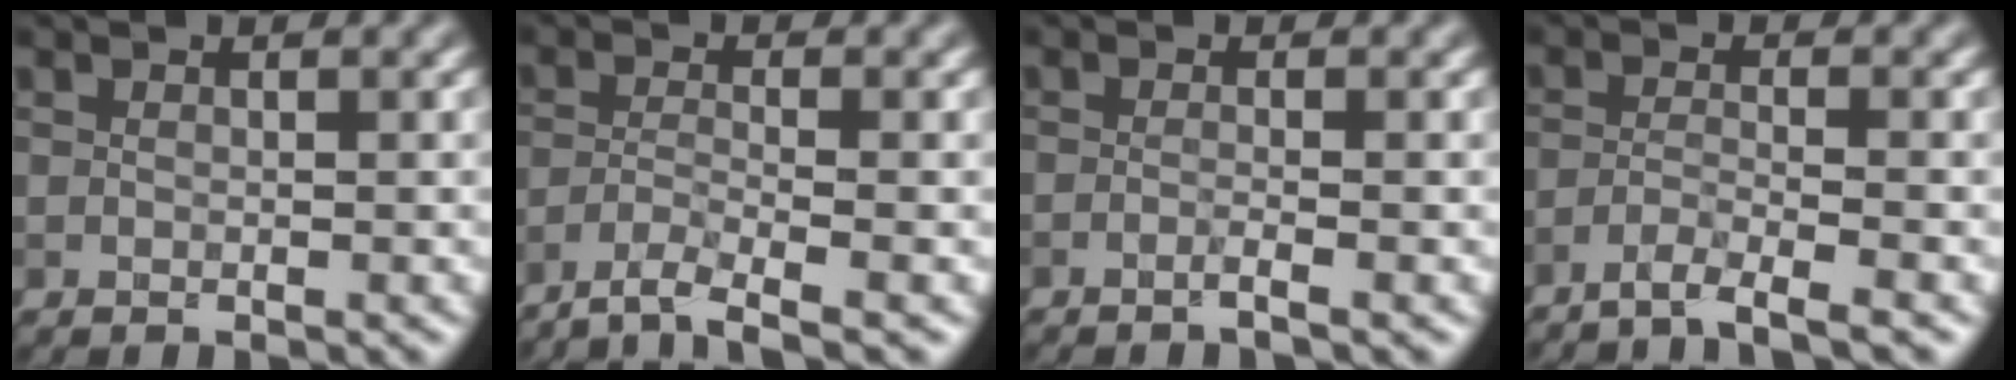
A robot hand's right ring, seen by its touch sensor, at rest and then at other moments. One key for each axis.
{"total": 3.6, "fx": -2.7, "fy": 0.5, "fz": 2.3, "tx": -0.041, "ty": -0.003, "tz": -0.061}
{"total": 1.1, "fx": -0.6, "fy": 0.1, "fz": 1.0, "tx": -0.012, "ty": -0.001, "tz": -0.019}
{"total": 2.8, "fx": -2.2, "fy": 0.1, "fz": 1.7, "tx": -0.026, "ty": 0.001, "tz": -0.056}